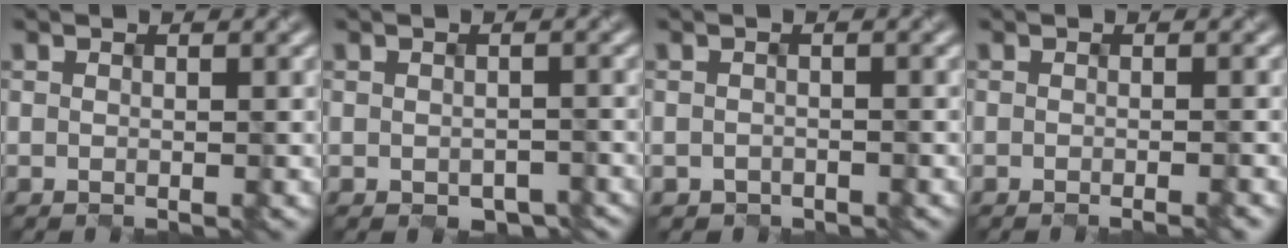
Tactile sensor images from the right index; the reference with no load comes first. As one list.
[{"total": 1.8, "force": [-1.3, 1.0, 0.8], "torque": [-0.012, -0.006, 0.000]}, {"total": 1.0, "force": [-0.9, 0.5, -0.2], "torque": [0.001, -0.006, -0.001]}, {"total": 1.0, "force": [-0.6, 0.2, 0.8], "torque": [-0.009, 0.002, -0.013]}]